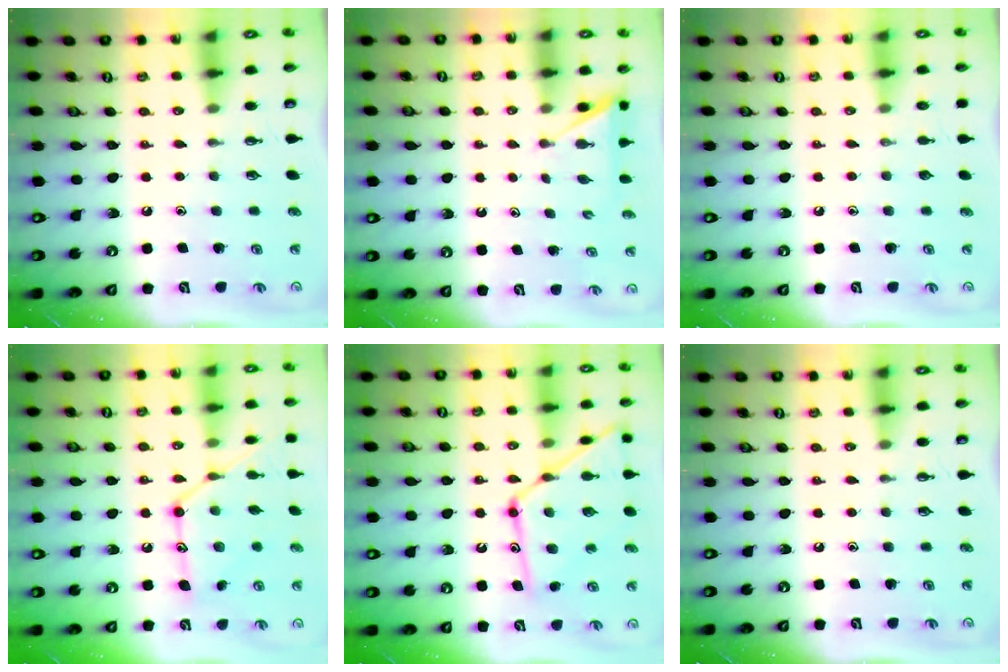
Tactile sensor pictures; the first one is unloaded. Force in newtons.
{"total": 1.9, "press": 1.9, "slide": 0.2}
{"total": 0.0}
{"total": 15.2, "press": 15.1, "slide": 1.1}
{"total": 15.8, "press": 15.7, "slide": 1.2}
{"total": 0.0}